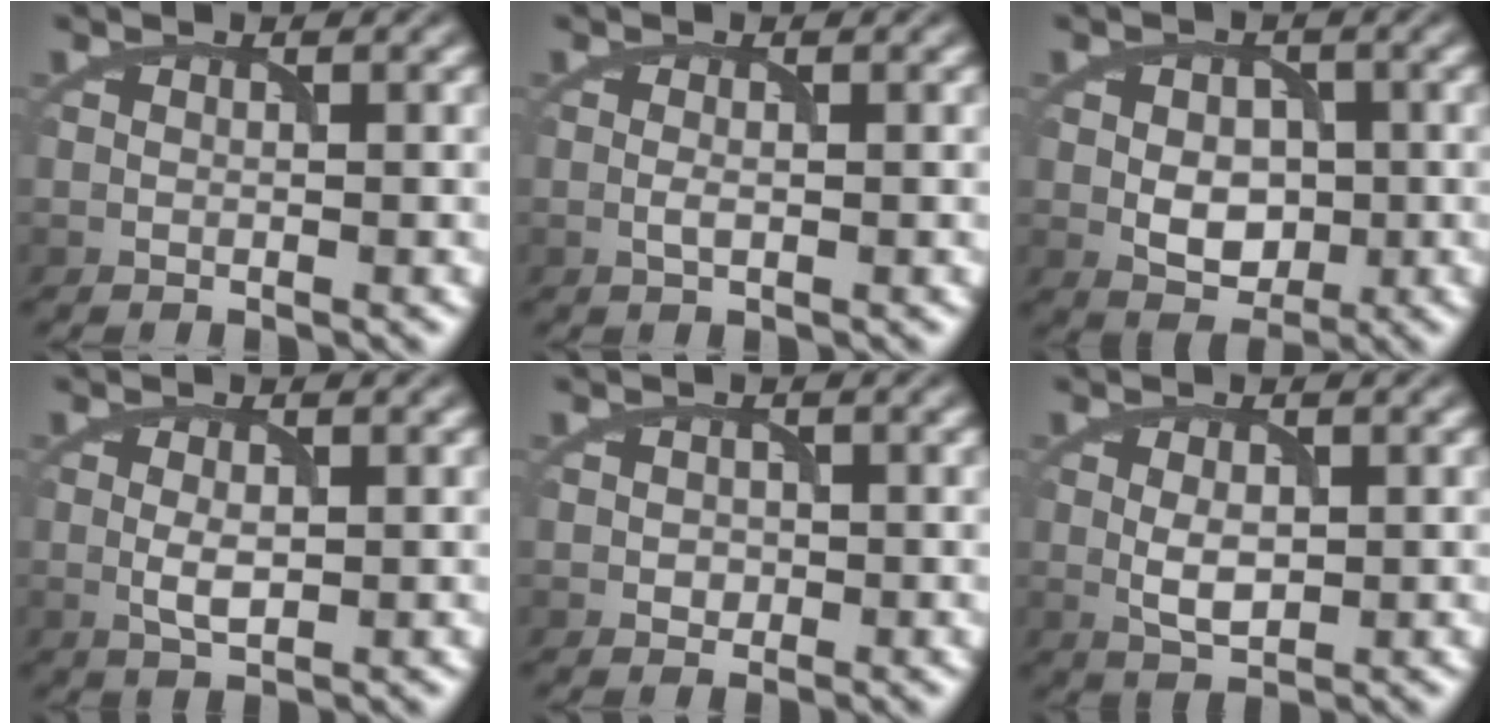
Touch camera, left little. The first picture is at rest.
{"total": 0.9, "force": [-0.2, 0.3, 0.8], "torque": [-0.020, -0.002, -0.004]}
{"total": 4.5, "force": [-0.3, 3.2, 3.1], "torque": [-0.050, -0.002, -0.002]}
{"total": 2.1, "force": [0.0, 1.0, 1.8], "torque": [-0.040, -0.003, 0.002]}
{"total": 1.1, "force": [-0.1, 1.0, 0.4], "torque": [-0.005, -0.003, -0.003]}
{"total": 2.6, "force": [0.1, 1.5, 2.2], "torque": [-0.045, -0.003, 0.004]}